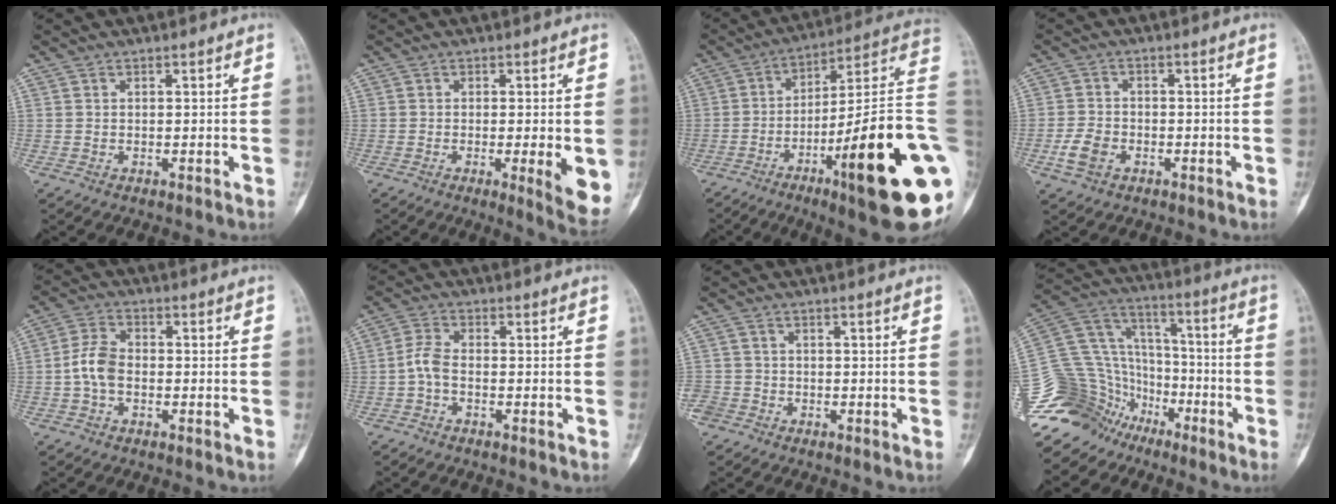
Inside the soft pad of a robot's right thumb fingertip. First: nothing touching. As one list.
[{"total": 7.2, "force": [-1.2, 1.4, 7.0], "torque": [-0.091, -0.017, -0.016]}, {"total": 26.4, "force": [-7.4, 3.7, 25.0], "torque": [-0.315, 0.030, -0.112]}, {"total": 4.6, "force": [-1.9, 3.2, 2.7], "torque": [-0.051, 0.009, -0.037]}, {"total": 6.0, "force": [-1.2, 3.9, 4.5], "torque": [-0.088, 0.020, -0.031]}, {"total": 3.7, "force": [-1.2, 1.8, 3.0], "torque": [-0.068, 0.013, -0.032]}, {"total": 3.5, "force": [-2.1, 2.8, 0.5], "torque": [-0.002, 0.012, -0.045]}, {"total": 21.7, "force": [-14.9, 14.5, 6.2], "torque": [-0.118, 0.106, -0.270]}]